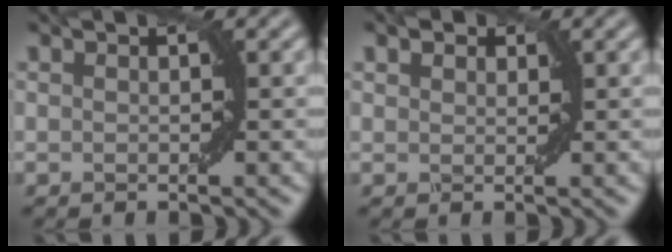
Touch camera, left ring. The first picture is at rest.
{"total": 1.4, "force": [1.0, 0.8, 0.4], "torque": [-0.006, 0.002, 0.015]}